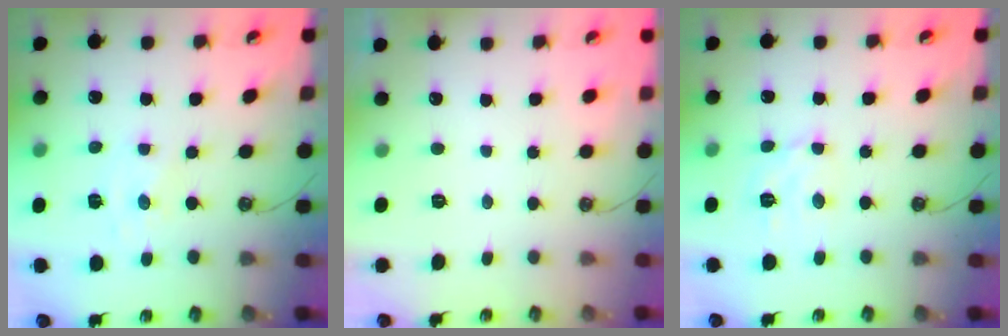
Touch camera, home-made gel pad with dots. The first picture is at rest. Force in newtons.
{"total": 0.0}
{"total": 4.2, "press": 4.2, "slide": 0.3}